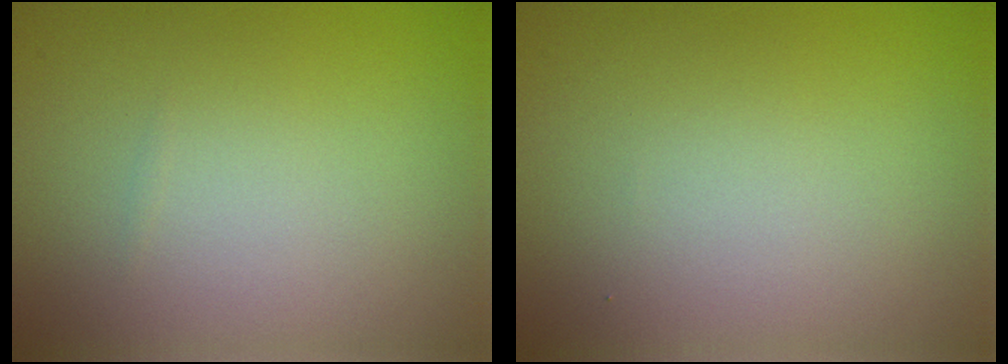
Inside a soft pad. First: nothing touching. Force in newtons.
{"total": 0.0}